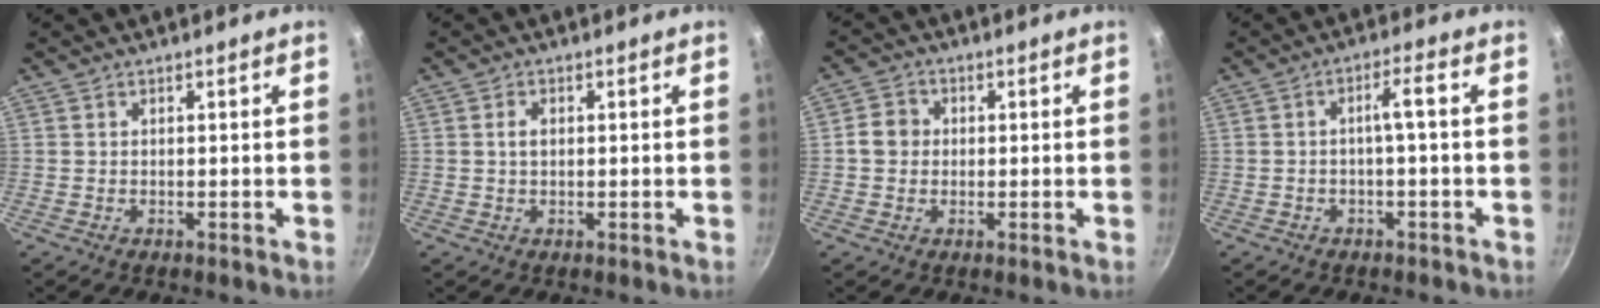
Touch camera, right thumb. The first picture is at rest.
{"total": 1.8, "force": [0.2, 1.3, 1.3], "torque": [-0.021, 0.004, 0.004]}
{"total": 4.1, "force": [0.0, 3.7, 1.8], "torque": [-0.015, 0.009, -0.010]}
{"total": 3.8, "force": [-0.9, 0.5, 3.7], "torque": [-0.073, 0.024, -0.012]}